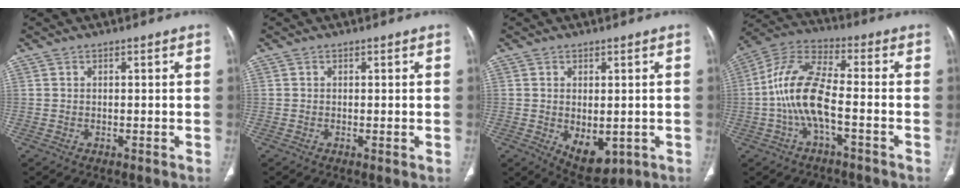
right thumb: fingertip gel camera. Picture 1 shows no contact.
{"total": 0.6, "force": [-0.1, 0.1, 0.6], "torque": [-0.014, -0.004, -0.002]}
{"total": 7.3, "force": [-1.5, 4.2, 5.8], "torque": [-0.072, -0.010, -0.003]}
{"total": 11.9, "force": [-2.7, 4.0, 10.8], "torque": [-0.237, 0.042, -0.056]}